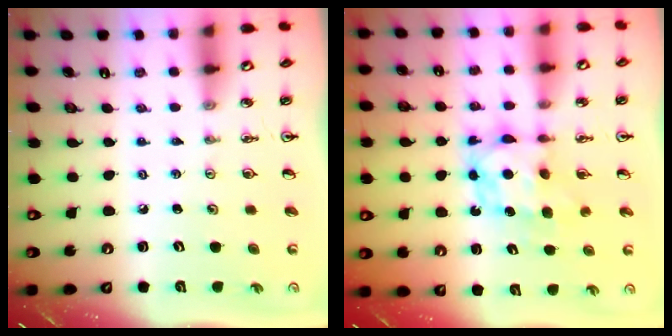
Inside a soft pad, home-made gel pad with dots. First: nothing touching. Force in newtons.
{"total": 6.1, "press": 6.0, "slide": 0.6}